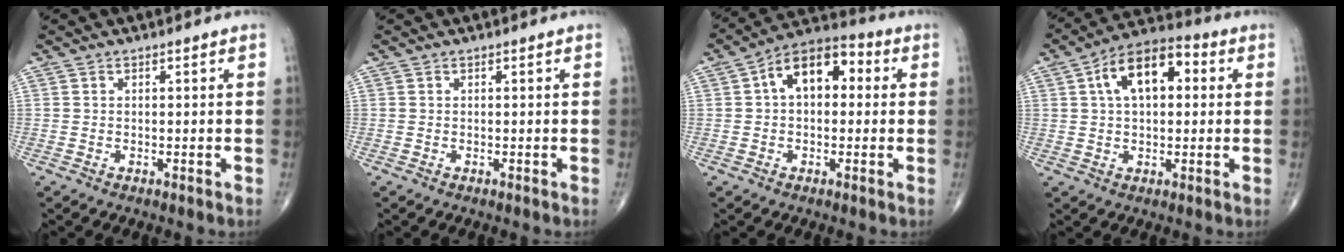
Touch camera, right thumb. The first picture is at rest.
{"total": 0.0}
{"total": 11.5, "force": [1.9, 7.0, 8.9], "torque": [-0.118, 0.035, 0.017]}
{"total": 12.6, "force": [3.0, 7.0, 10.0], "torque": [-0.154, 0.026, 0.040]}